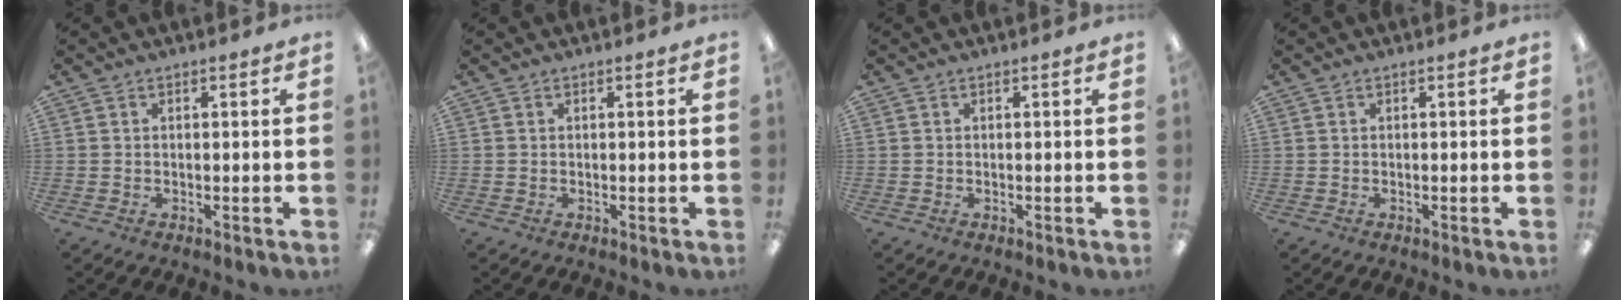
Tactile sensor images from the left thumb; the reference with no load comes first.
{"total": 0.0}
{"total": 0.0}
{"total": 0.0}